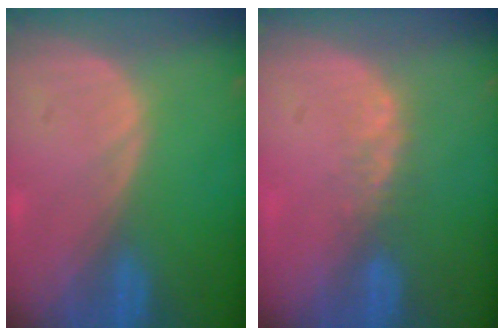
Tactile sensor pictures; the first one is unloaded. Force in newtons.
{"total": 2.5, "press": 1.9, "slide": 1.5}